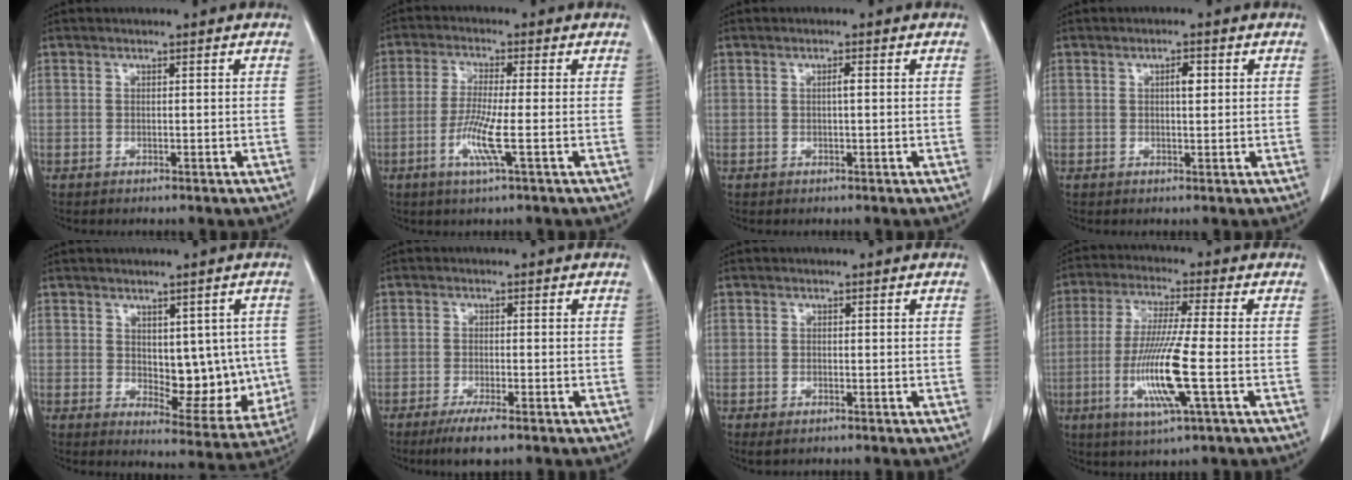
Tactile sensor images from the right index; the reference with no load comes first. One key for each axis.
{"total": 6.4, "fx": -2.0, "fy": -0.3, "fz": 6.0, "tx": -0.123, "ty": -0.014, "tz": -0.043}
{"total": 0.9, "fx": 0.1, "fy": 0.0, "fz": 0.9, "tx": -0.016, "ty": 0.002, "tz": 0.000}
{"total": 1.6, "fx": 0.4, "fy": 0.6, "fz": 1.4, "tx": -0.024, "ty": 0.002, "tz": 0.007}
{"total": 9.7, "fx": 0.4, "fy": 5.0, "fz": 8.2, "tx": -0.089, "ty": -0.004, "tz": 0.023}
{"total": 4.6, "fx": -3.1, "fy": 0.5, "fz": 3.4, "tx": -0.063, "ty": -0.012, "tz": -0.052}
{"total": 1.4, "fx": -0.8, "fy": 0.5, "fz": 1.0, "tx": -0.017, "ty": -0.002, "tz": -0.007}
{"total": 11.7, "fx": -3.0, "fy": -0.2, "fz": 11.3, "tx": -0.232, "ty": -0.019, "tz": -0.063}